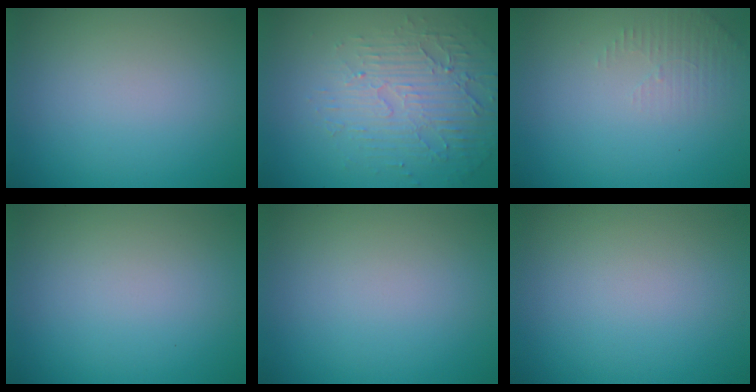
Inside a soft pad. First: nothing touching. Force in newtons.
{"total": 5.4, "press": 3.4, "slide": 4.3}
{"total": 1.5, "press": 1.5, "slide": 0.4}
{"total": 0.0}
{"total": 0.0}
{"total": 0.0}